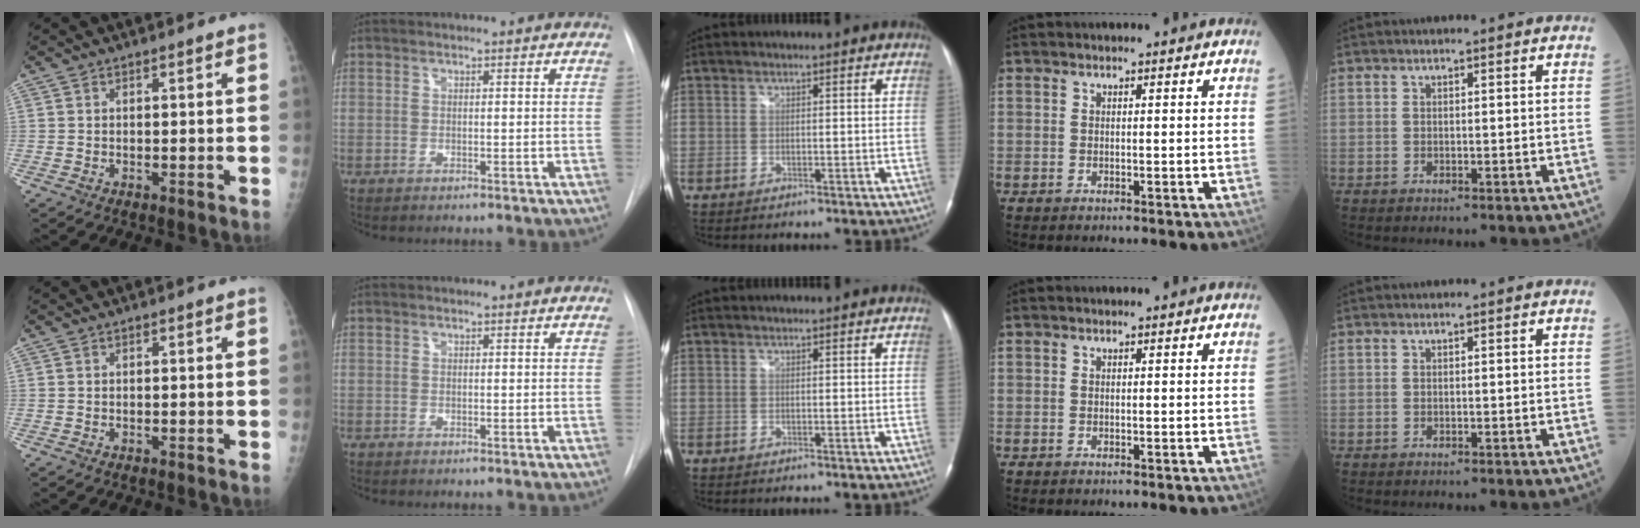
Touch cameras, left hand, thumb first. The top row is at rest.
{}